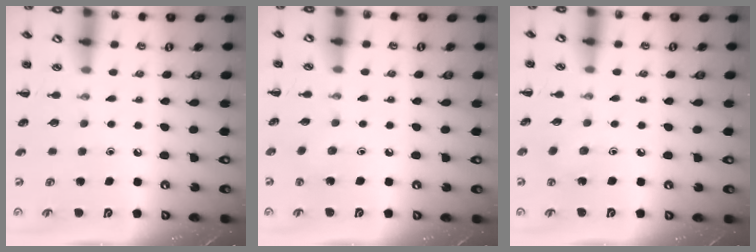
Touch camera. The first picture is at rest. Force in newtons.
{"total": 3.0, "press": 2.9, "slide": 0.9}
{"total": 3.1, "press": 2.9, "slide": 1.0}